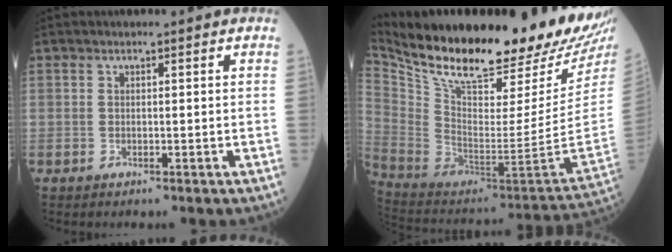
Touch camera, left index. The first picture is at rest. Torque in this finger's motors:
{"motor_torque": [0.25, -0.99, 0.79, 0.21]}